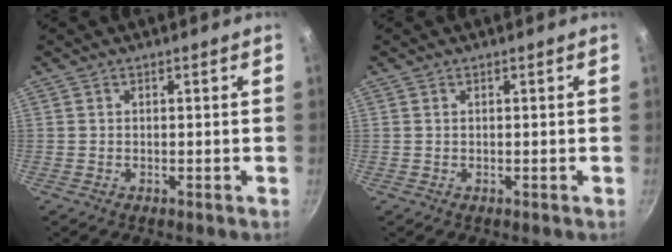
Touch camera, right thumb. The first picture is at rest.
{"total": 0.0}